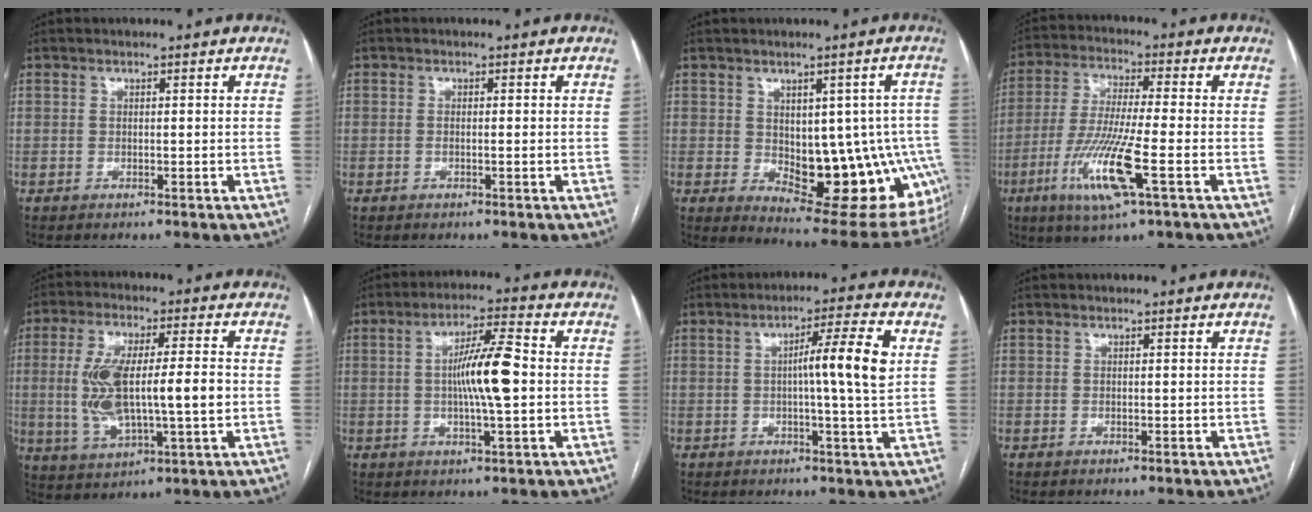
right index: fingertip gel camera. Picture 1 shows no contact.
{"total": 1.0, "force": [-0.1, 0.2, 1.0], "torque": [-0.020, 0.001, 0.000]}
{"total": 18.3, "force": [-3.0, 8.9, 15.7], "torque": [-0.138, 0.012, -0.013]}
{"total": 12.4, "force": [-4.5, 0.5, 11.5], "torque": [-0.238, -0.022, -0.087]}
{"total": 13.6, "force": [-0.6, 3.3, 13.2], "torque": [-0.266, 0.009, -0.002]}
{"total": 9.0, "force": [-0.1, 0.6, 9.0], "torque": [-0.159, 0.007, -0.007]}
{"total": 8.0, "force": [1.0, -0.8, 7.9], "torque": [-0.125, 0.005, 0.013]}
{"total": 0.0}